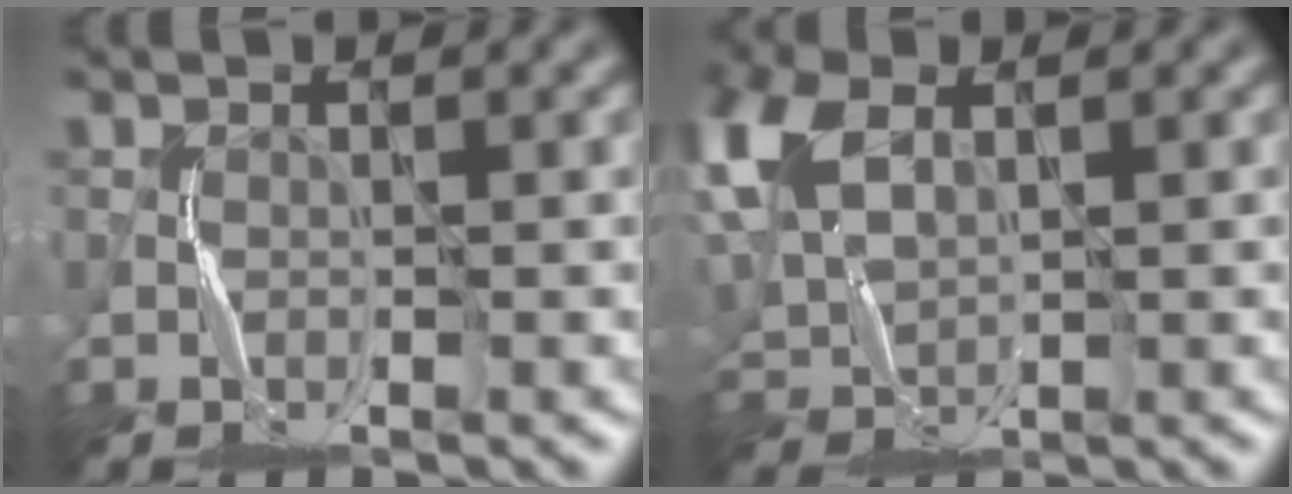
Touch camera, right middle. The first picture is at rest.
{"total": 7.8, "force": [3.2, 4.8, 5.2], "torque": [-0.154, 0.013, 0.067]}